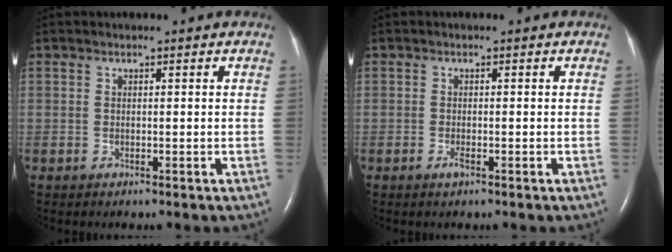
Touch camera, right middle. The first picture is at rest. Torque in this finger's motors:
{"motor_torque": [0.26, -0.16, 0.01, 0.02]}